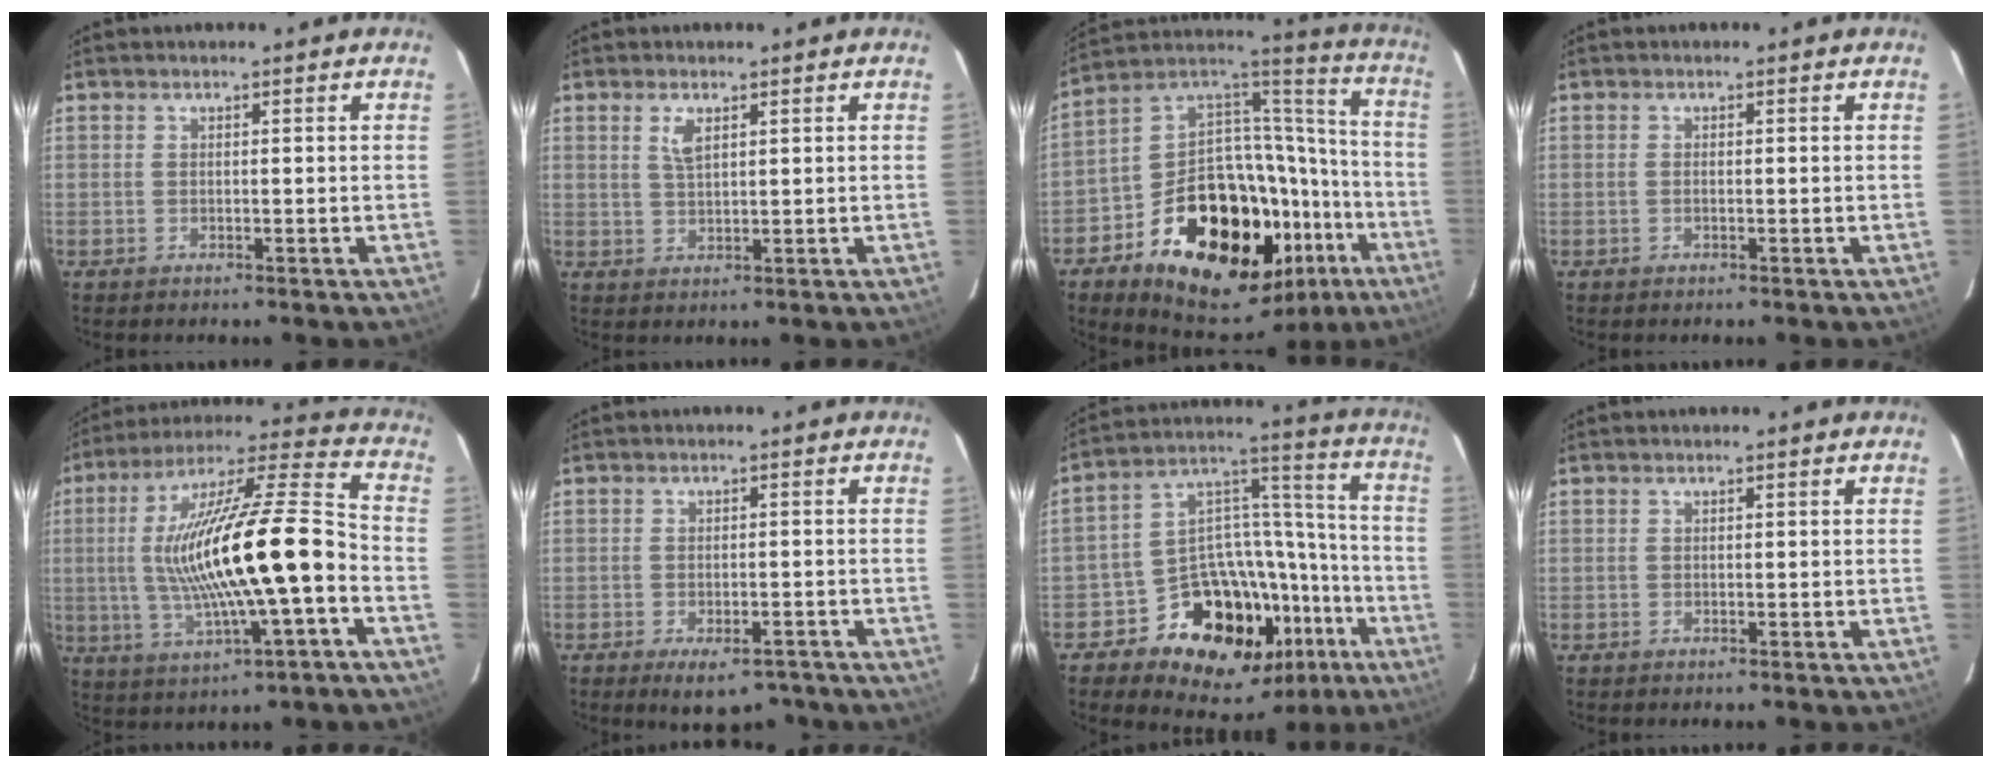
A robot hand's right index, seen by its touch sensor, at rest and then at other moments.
{"total": 3.1, "force": [1.4, 1.2, 2.4], "torque": [-0.046, 0.001, 0.028]}
{"total": 33.4, "force": [-14.6, 20.5, 21.9], "torque": [-0.361, 0.063, -0.202]}
{"total": 0.5, "force": [-0.1, 0.2, 0.5], "torque": [-0.011, 0.001, -0.003]}
{"total": 22.3, "force": [-3.1, 3.4, 21.8], "torque": [-0.396, 0.003, -0.045]}
{"total": 7.1, "force": [-5.1, 3.1, 3.9], "torque": [-0.070, -0.005, -0.065]}
{"total": 21.4, "force": [-11.9, 14.9, 9.6], "torque": [-0.170, 0.072, -0.156]}
{"total": 0.0}